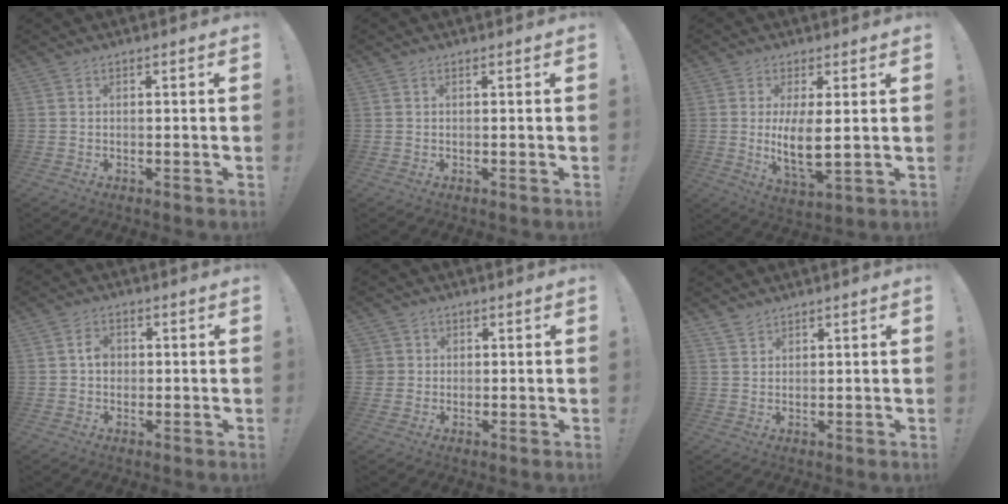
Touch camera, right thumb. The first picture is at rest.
{"total": 0.0}
{"total": 8.9, "force": [1.3, 3.1, 8.2], "torque": [-0.148, -0.024, 0.023]}
{"total": 4.0, "force": [0.1, 3.3, 2.3], "torque": [-0.026, 0.003, -0.001]}
{"total": 3.3, "force": [0.9, 3.2, 0.4], "torque": [-0.002, -0.001, 0.016]}
{"total": 2.8, "force": [2.5, 1.2, 0.4], "torque": [-0.003, -0.019, 0.047]}